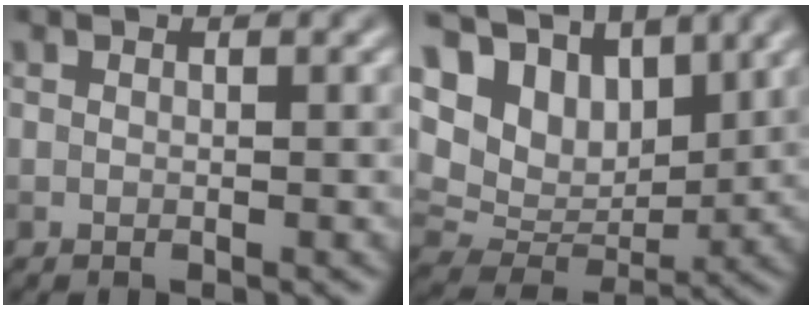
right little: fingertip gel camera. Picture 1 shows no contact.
{"total": 12.0, "force": [5.9, 7.9, 6.9], "torque": [-0.153, 0.027, 0.103]}